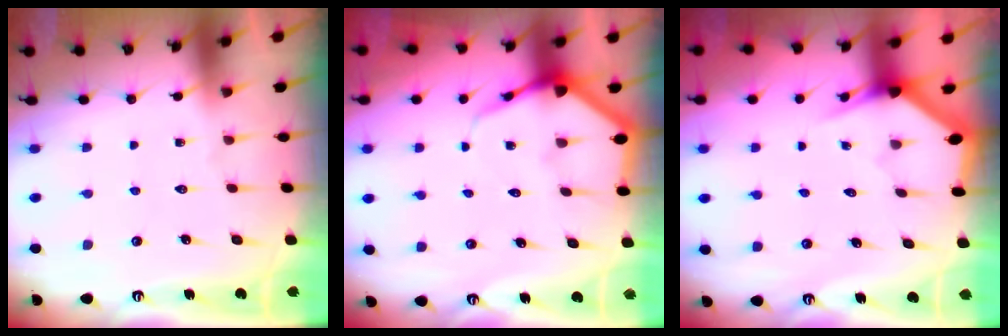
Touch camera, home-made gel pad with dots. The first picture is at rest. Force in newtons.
{"total": 5.5, "press": 5.5, "slide": 0.6}
{"total": 3.0, "press": 3.0, "slide": 0.1}